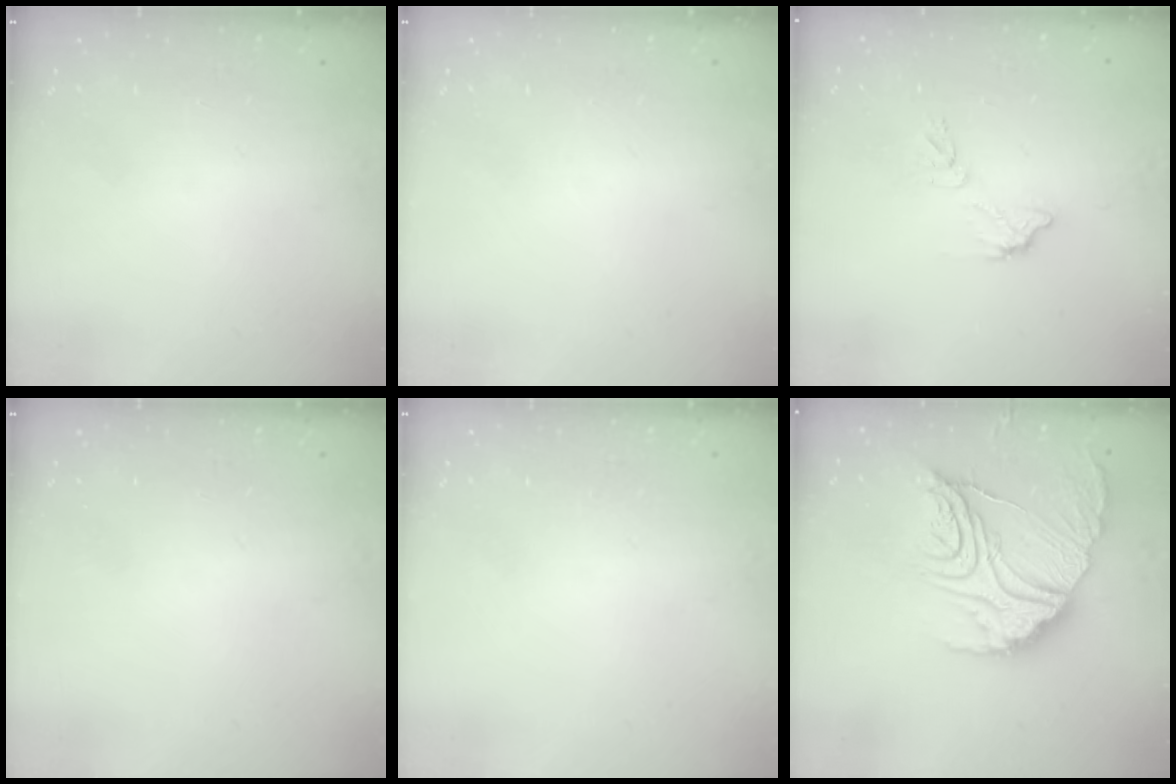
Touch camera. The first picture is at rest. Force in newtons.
{"total": 0.0}
{"total": 7.4, "press": 7.4, "slide": 0.3}
{"total": 0.0}
{"total": 0.0}
{"total": 22.6, "press": 22.5, "slide": 2.3}